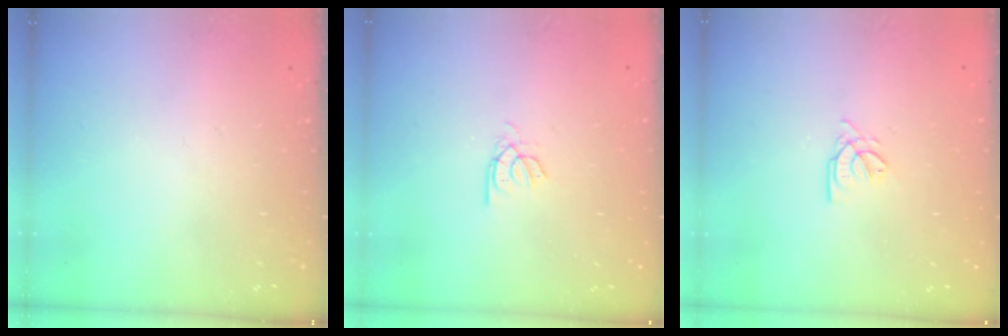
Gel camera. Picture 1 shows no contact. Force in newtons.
{"total": 2.3, "press": 2.3, "slide": 0.2}
{"total": 2.6, "press": 2.6, "slide": 0.1}